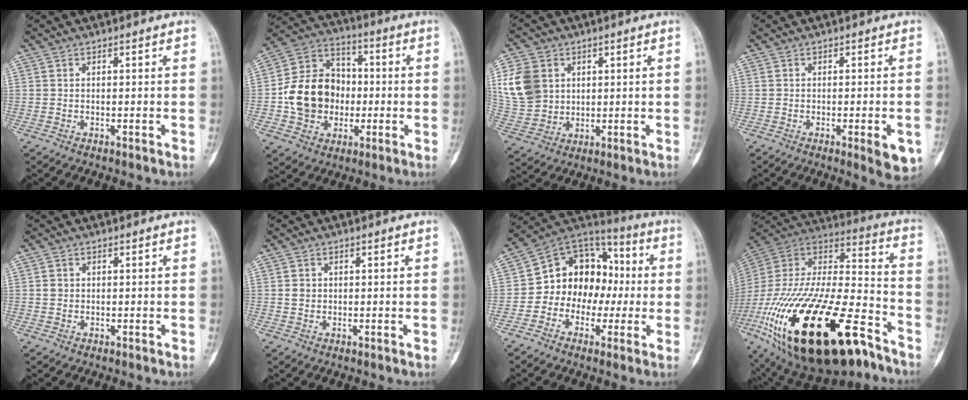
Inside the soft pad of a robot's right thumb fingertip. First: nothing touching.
{"total": 16.2, "force": [-1.7, 13.4, 8.8], "torque": [-0.124, 0.033, -0.030]}
{"total": 11.5, "force": [3.3, 9.3, 5.9], "torque": [-0.106, -0.007, 0.072]}
{"total": 5.8, "force": [-2.2, 1.6, 5.1], "torque": [-0.051, -0.003, -0.021]}
{"total": 1.2, "force": [0.2, 1.1, 0.5], "torque": [-0.004, 0.001, 0.004]}
{"total": 1.6, "force": [0.2, 1.4, 0.7], "torque": [-0.006, 0.001, 0.005]}
{"total": 15.2, "force": [-1.3, 12.3, 8.9], "torque": [-0.088, 0.052, -0.031]}
{"total": 41.2, "force": [-20.3, 17.2, 31.5], "torque": [-0.610, 0.026, -0.337]}